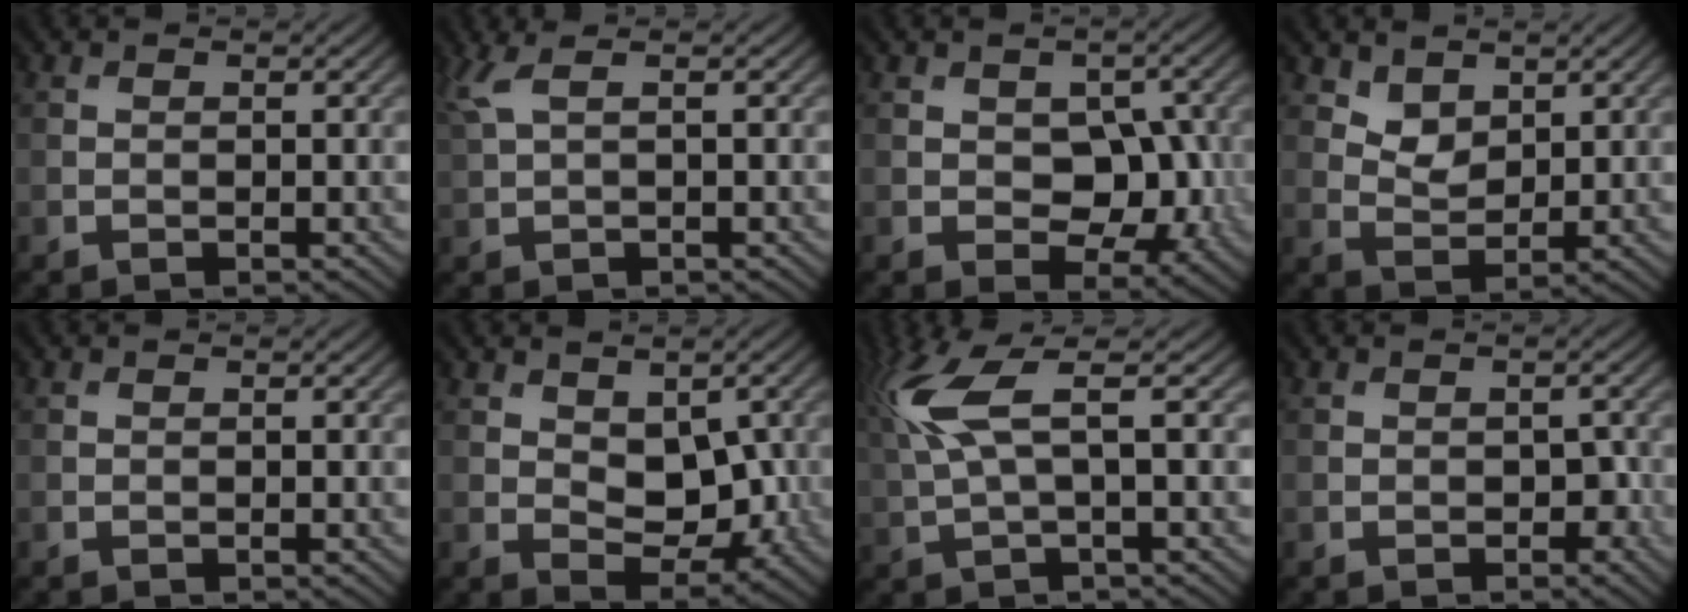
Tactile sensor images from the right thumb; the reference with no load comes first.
{"total": 3.0, "force": [1.4, 0.7, 2.5], "torque": [-0.059, 0.014, 0.030]}
{"total": 6.5, "force": [-0.6, 4.5, 4.6], "torque": [-0.064, -0.013, -0.009]}
{"total": 3.3, "force": [2.3, 1.9, 1.4], "torque": [-0.033, -0.010, 0.047]}
{"total": 0.0}
{"total": 6.0, "force": [0.8, 3.8, 4.5], "torque": [-0.077, -0.011, 0.017]}
{"total": 7.2, "force": [2.2, 1.5, 6.7], "torque": [-0.163, 0.019, 0.044]}
{"total": 1.6, "force": [-0.6, 1.1, 1.1], "torque": [-0.013, -0.006, -0.007]}